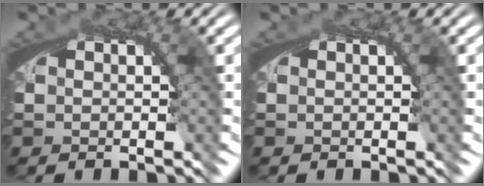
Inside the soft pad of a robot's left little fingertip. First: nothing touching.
{"total": 0.0}